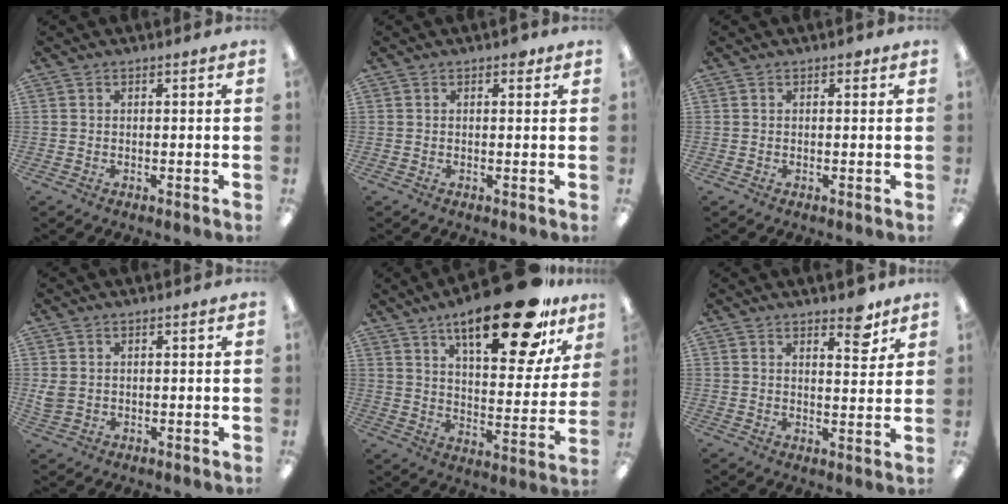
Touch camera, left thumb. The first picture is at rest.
{"total": 1.5, "force": [0.9, 0.8, 0.9], "torque": [-0.011, 0.001, 0.013]}
{"total": 0.7, "force": [0.4, 0.4, 0.3], "torque": [0.001, 0.000, 0.005]}
{"total": 2.7, "force": [0.7, 2.2, 1.5], "torque": [-0.030, 0.004, 0.014]}
{"total": 23.4, "force": [15.5, 7.9, 15.7], "torque": [-0.227, -0.090, 0.247]}
{"total": 6.0, "force": [4.6, 2.3, 3.1], "torque": [-0.025, -0.030, 0.074]}